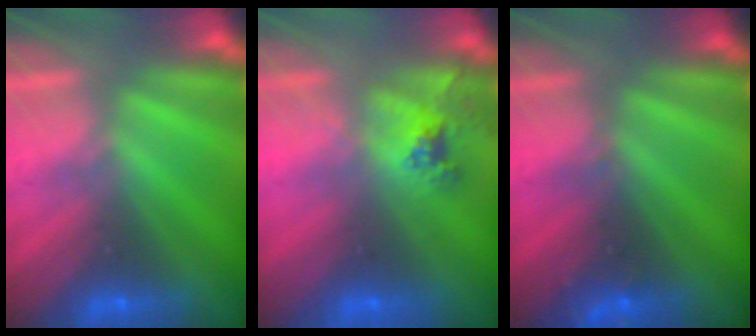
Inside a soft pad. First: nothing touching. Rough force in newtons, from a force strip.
{"total": 2.5}
{"total": 2.4}